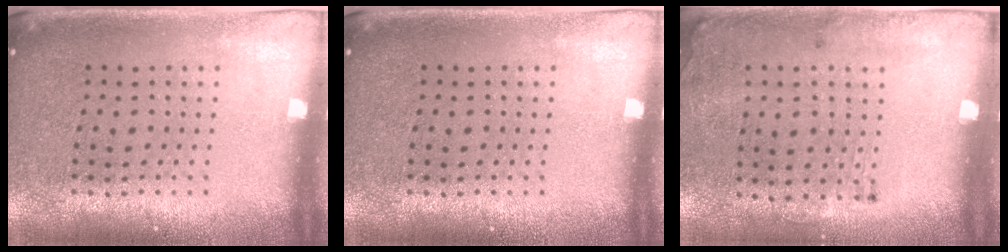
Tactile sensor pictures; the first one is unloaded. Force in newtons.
{"total": 0.0}
{"total": 1.8, "press": 1.2, "slide": 1.3}